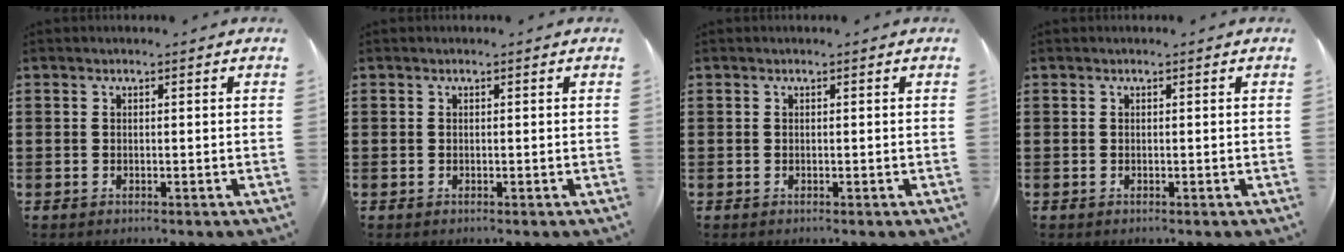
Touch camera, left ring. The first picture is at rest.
{"total": 0.0}
{"total": 0.0}
{"total": 0.0}